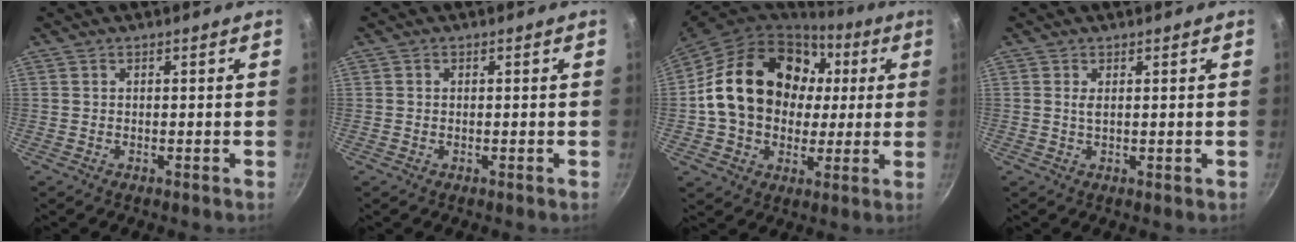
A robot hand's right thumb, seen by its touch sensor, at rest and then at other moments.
{"total": 0.6, "force": [0.1, 0.5, 0.3], "torque": [-0.005, 0.004, 0.002]}
{"total": 23.3, "force": [3.6, 18.0, 14.3], "torque": [-0.223, 0.028, 0.065]}
{"total": 1.3, "force": [0.4, 0.4, 1.2], "torque": [-0.022, -0.003, 0.007]}